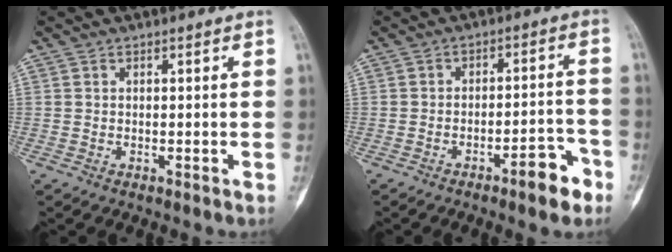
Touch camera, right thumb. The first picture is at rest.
{"total": 7.2, "force": [-4.4, 2.2, 5.2], "torque": [-0.059, 0.038, -0.059]}